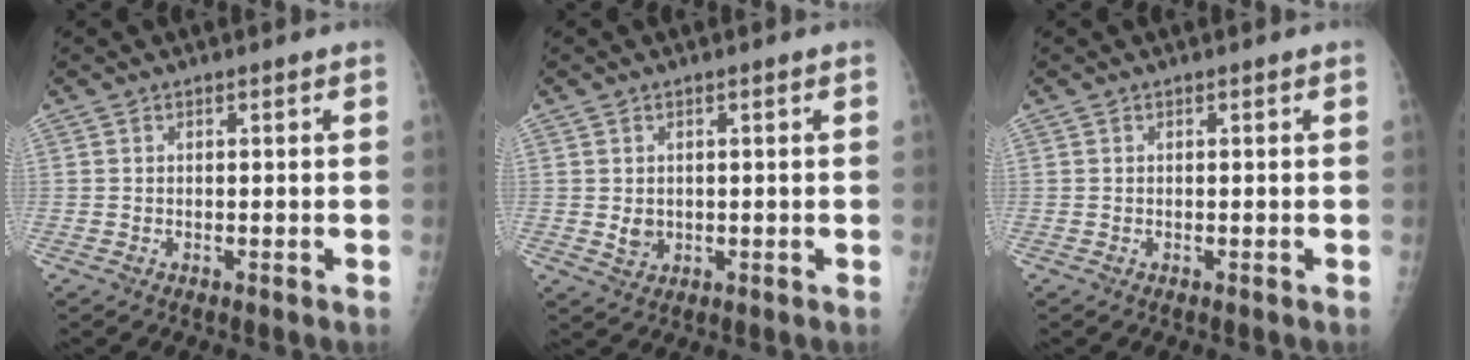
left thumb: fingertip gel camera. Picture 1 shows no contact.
{"total": 2.5, "force": [0.2, 2.1, 1.3], "torque": [-0.015, -0.004, 0.012]}
{"total": 0.0}